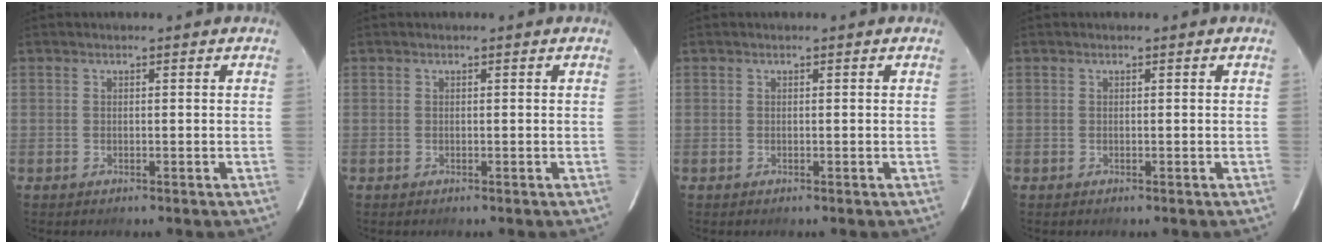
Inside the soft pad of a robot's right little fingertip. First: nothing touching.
{"total": 0.0}
{"total": 0.0}
{"total": 0.0}